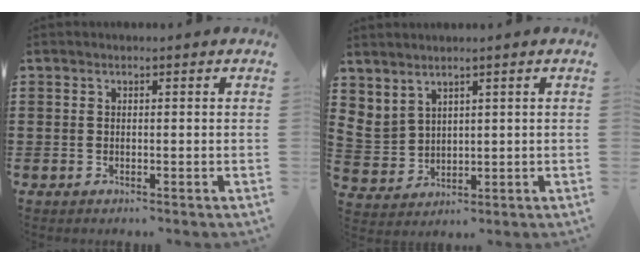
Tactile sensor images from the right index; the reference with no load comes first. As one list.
[{"total": 3.2, "force": [2.7, 1.7, 0.3], "torque": [-0.019, -0.003, 0.052]}]